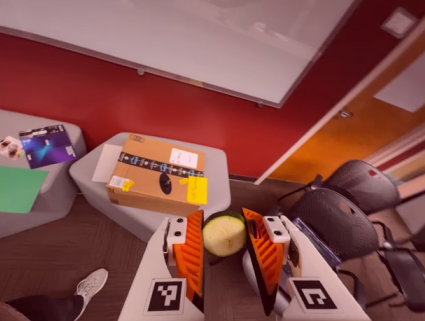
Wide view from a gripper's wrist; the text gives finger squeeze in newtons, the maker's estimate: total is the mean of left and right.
{"total": 10.8, "left": 11.3, "right": 10.3}